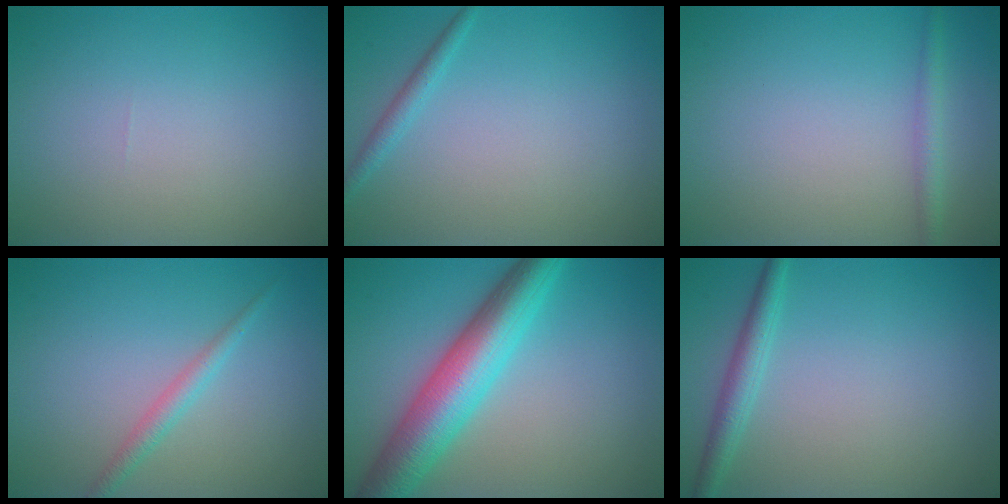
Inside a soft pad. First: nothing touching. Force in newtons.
{"total": 1.2, "press": 1.2, "slide": 0.0}
{"total": 1.5, "press": 1.5, "slide": 0.1}
{"total": 1.6, "press": 1.6, "slide": 0.1}
{"total": 8.0, "press": 8.0, "slide": 0.2}
{"total": 2.2, "press": 2.2, "slide": 0.1}